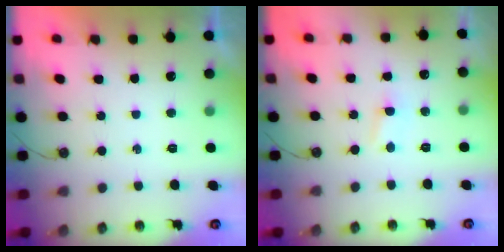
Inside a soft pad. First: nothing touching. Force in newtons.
{"total": 1.5, "press": 1.4, "slide": 0.2}